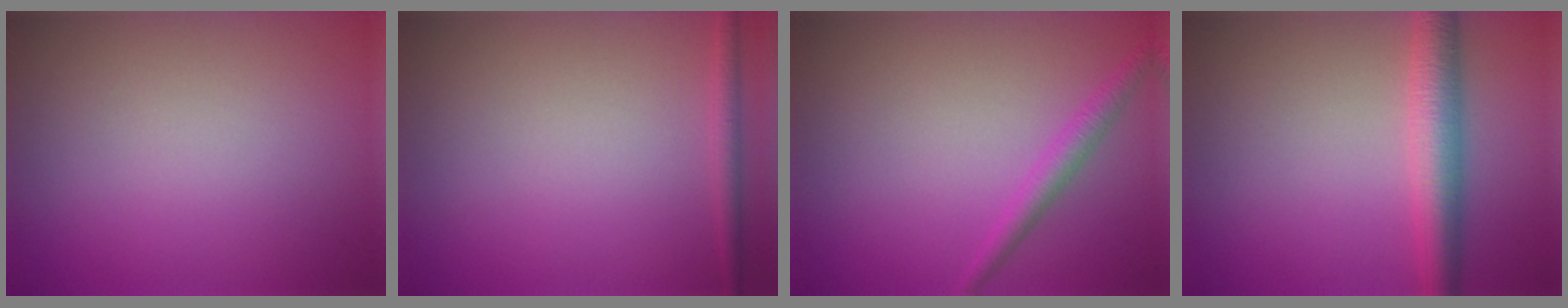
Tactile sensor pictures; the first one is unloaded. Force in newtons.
{"total": 1.4, "press": 1.4, "slide": 0.1}
{"total": 1.9, "press": 1.9, "slide": 0.1}
{"total": 4.4, "press": 4.4, "slide": 0.2}